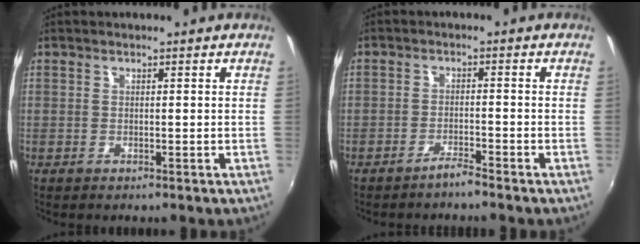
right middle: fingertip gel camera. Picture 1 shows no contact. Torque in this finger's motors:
{"motor_torque": [1.10, -1.04, 0.46, 0.15]}